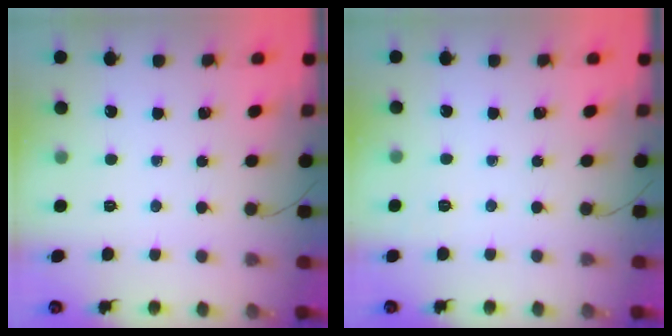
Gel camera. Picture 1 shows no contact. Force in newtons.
{"total": 2.0, "press": 1.3, "slide": 1.5}